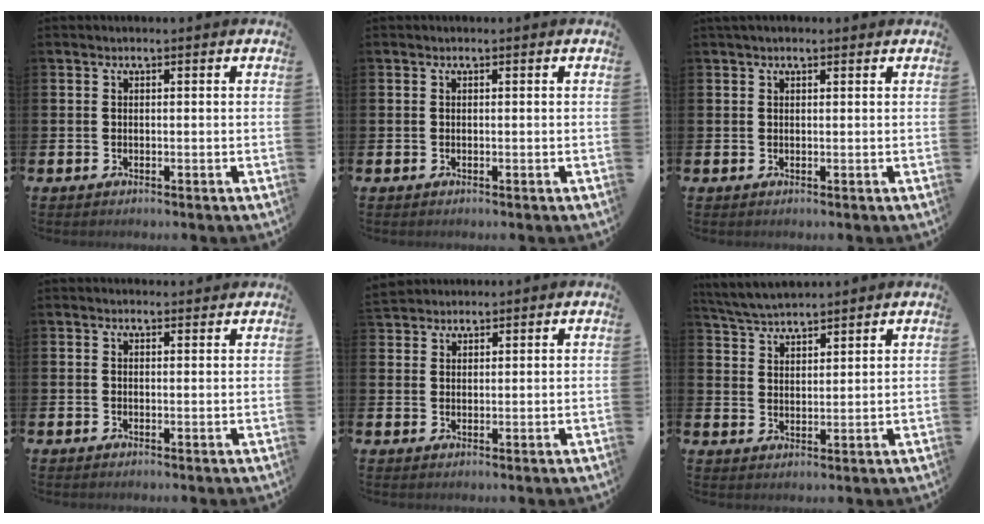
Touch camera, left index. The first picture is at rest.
{"total": 0.0}
{"total": 1.1, "force": [0.9, 0.3, 0.4], "torque": [0.002, -0.001, 0.014]}
{"total": 0.9, "force": [0.8, 0.3, 0.1], "torque": [0.008, -0.001, 0.012]}
{"total": 2.5, "force": [2.4, 0.7, -0.3], "torque": [0.003, -0.005, 0.046]}
{"total": 4.5, "force": [4.5, 0.4, 0.5], "torque": [-0.027, -0.022, 0.081]}